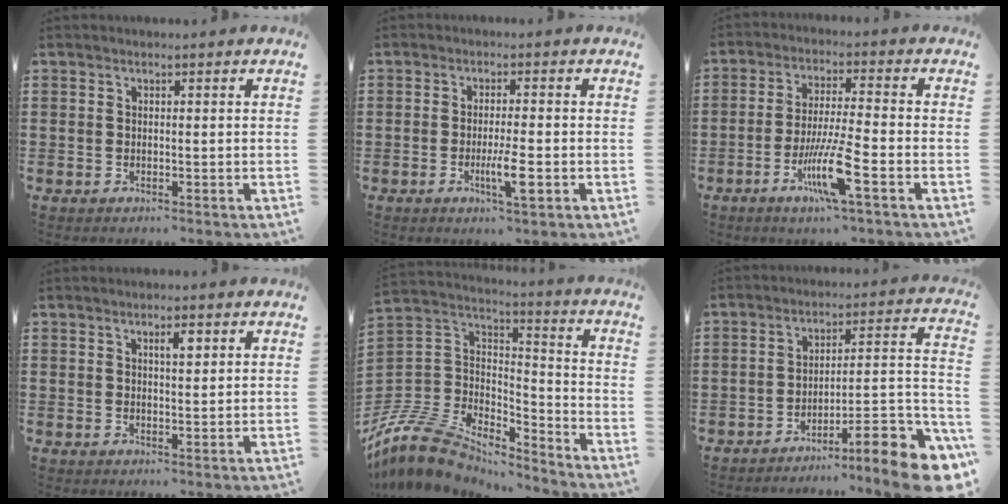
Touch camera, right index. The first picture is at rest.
{"total": 5.0, "force": [-1.8, 0.7, 4.6], "torque": [-0.088, -0.011, -0.032]}
{"total": 8.9, "force": [-4.2, 0.7, 7.8], "torque": [-0.158, -0.012, -0.081]}
{"total": 2.3, "force": [1.0, 0.7, 2.0], "torque": [-0.033, 0.002, 0.013]}
{"total": 11.0, "force": [-9.1, 4.6, 4.1], "torque": [-0.115, 0.011, -0.187]}
{"total": 9.9, "force": [-6.9, 1.4, 7.0], "torque": [-0.077, -0.002, -0.134]}